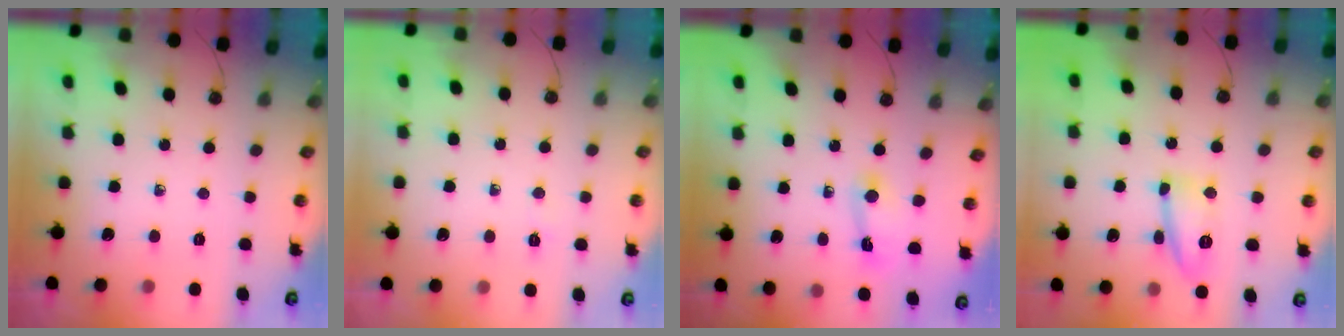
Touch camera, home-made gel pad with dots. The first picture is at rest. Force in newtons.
{"total": 13.8, "press": 3.4, "slide": 13.3}
{"total": 3.4, "press": 3.4, "slide": 0.3}
{"total": 11.3, "press": 11.2, "slide": 0.7}